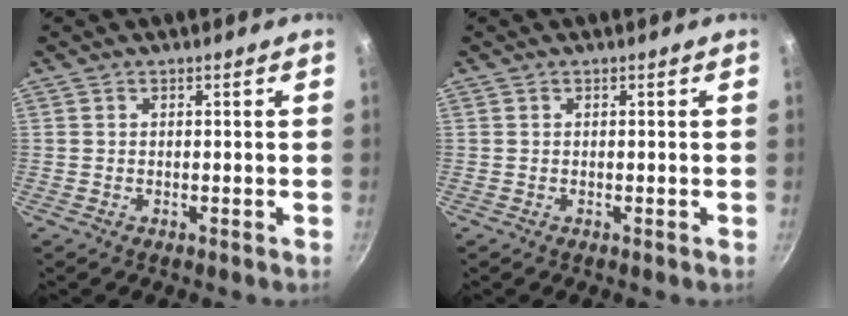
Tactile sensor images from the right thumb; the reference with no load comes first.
{"total": 0.0}